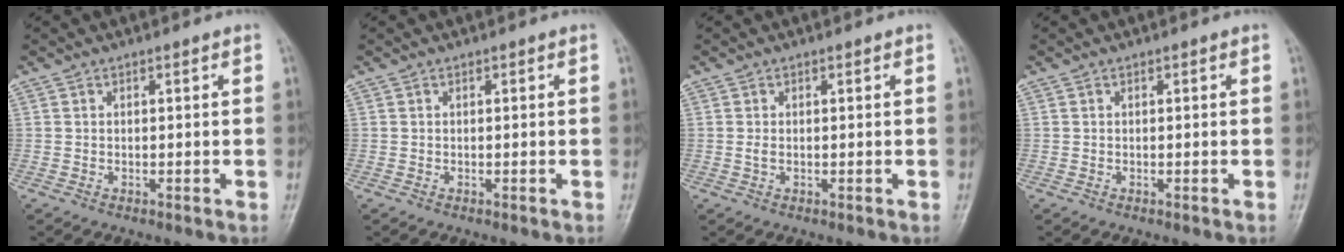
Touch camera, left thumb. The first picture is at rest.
{"total": 0.0}
{"total": 1.2, "force": [0.2, 0.6, 1.0], "torque": [-0.023, 0.003, 0.007]}
{"total": 0.0}